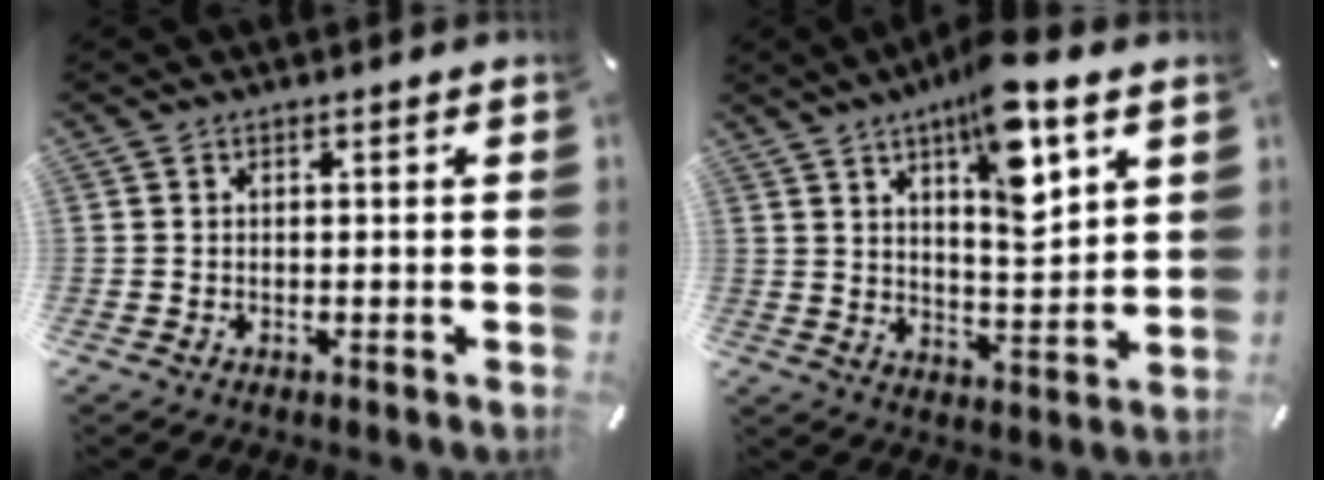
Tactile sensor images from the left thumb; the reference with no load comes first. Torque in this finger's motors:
{"motor_torque": [2.25, 2.07, 0.38, -0.18, 0.11]}